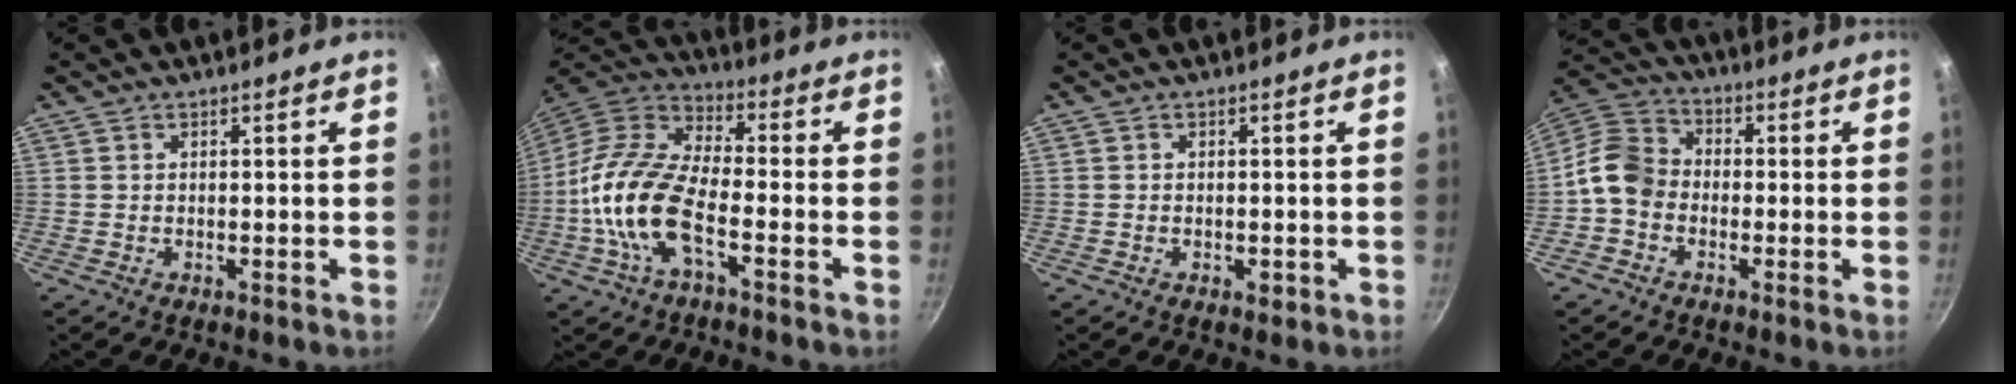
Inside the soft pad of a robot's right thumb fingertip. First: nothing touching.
{"total": 15.9, "force": [-4.9, 6.9, 13.5], "torque": [-0.263, 0.039, -0.114]}
{"total": 1.5, "force": [-0.5, 0.9, 1.1], "torque": [-0.015, 0.000, -0.009]}
{"total": 8.7, "force": [-2.2, 7.0, 4.7], "torque": [-0.068, 0.031, -0.067]}